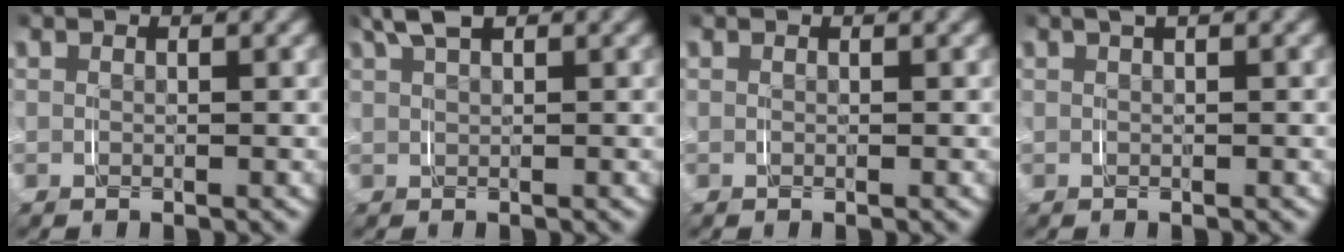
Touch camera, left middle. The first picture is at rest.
{"total": 3.0, "force": [2.2, 0.8, 1.8], "torque": [-0.041, 0.009, 0.040]}
{"total": 0.0}
{"total": 1.1, "force": [0.7, 0.1, 0.9], "torque": [-0.012, 0.012, 0.008]}